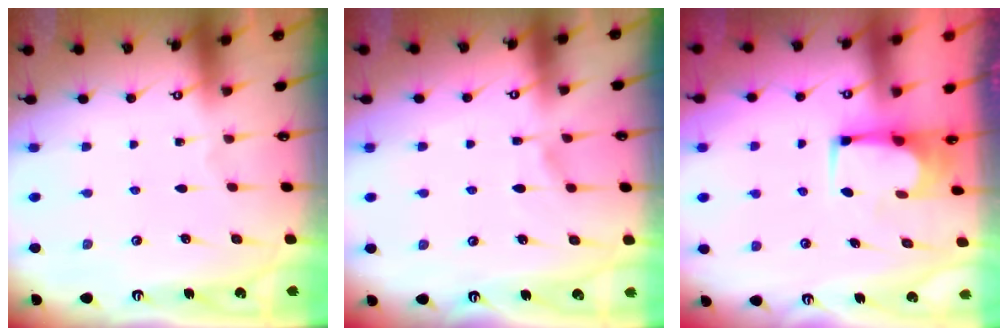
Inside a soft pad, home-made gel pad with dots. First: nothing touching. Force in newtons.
{"total": 4.8, "press": 4.7, "slide": 0.5}
{"total": 2.1, "press": 2.1, "slide": 0.1}